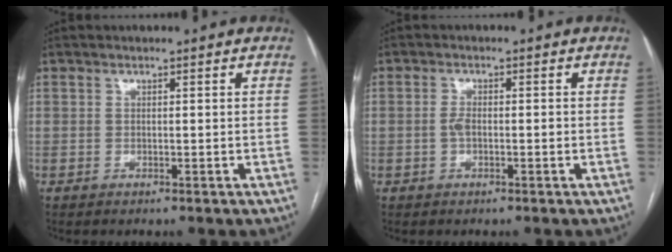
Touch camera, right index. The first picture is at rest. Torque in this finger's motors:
{"motor_torque": [0.60, -0.03, 0.13, 0.04]}